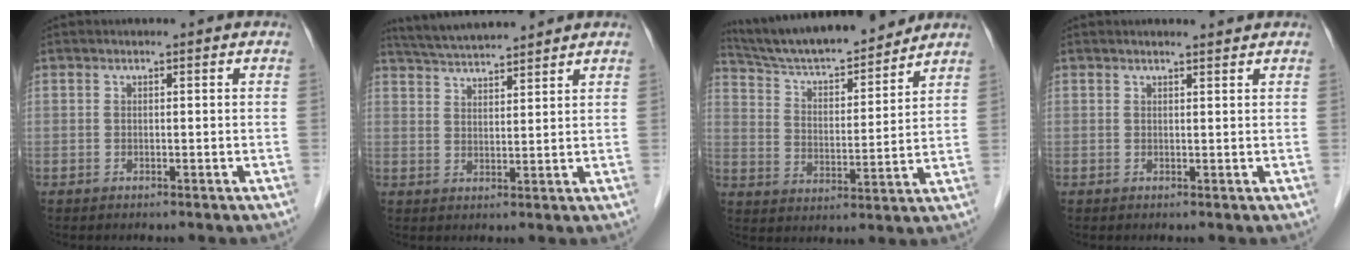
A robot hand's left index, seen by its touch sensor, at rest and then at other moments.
{"total": 8.7, "force": [8.1, 0.3, 3.0], "torque": [-0.061, 0.023, 0.135]}
{"total": 16.5, "force": [15.1, 2.0, 6.3], "torque": [-0.111, 0.003, 0.249]}
{"total": 1.5, "force": [1.5, -0.1, 0.2], "torque": [-0.007, -0.002, 0.019]}